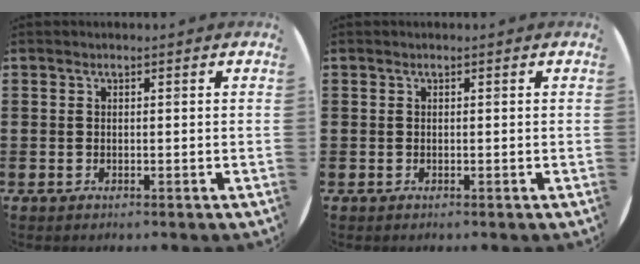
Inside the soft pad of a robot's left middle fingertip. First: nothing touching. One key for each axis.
{"total": 0.0}